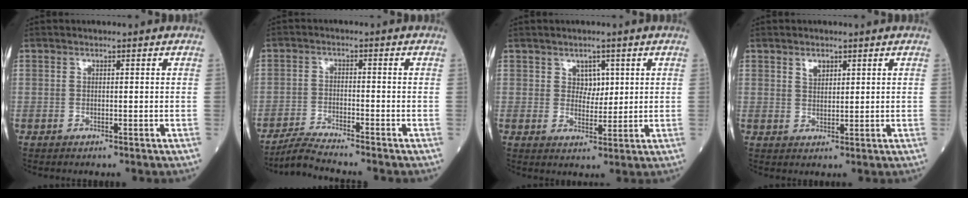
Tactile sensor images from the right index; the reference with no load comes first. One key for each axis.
{"total": 4.6, "fx": -4.3, "fy": -1.2, "fz": 1.0, "tx": -0.028, "ty": -0.024, "tz": -0.083}
{"total": 3.1, "fx": 1.3, "fy": 2.2, "fz": 1.7, "tx": -0.021, "ty": 0.000, "tz": 0.022}
{"total": 2.1, "fx": 1.4, "fy": 1.2, "fz": 1.1, "tx": -0.020, "ty": 0.002, "tz": 0.030}